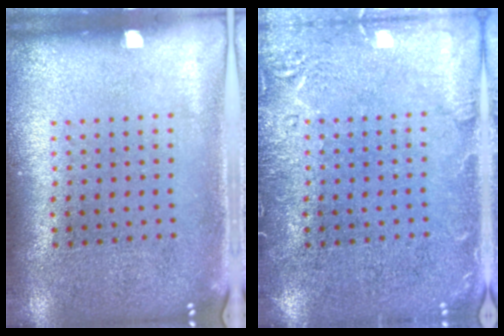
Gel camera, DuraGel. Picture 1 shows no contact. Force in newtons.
{"total": 2.4, "press": 2.4, "slide": 0.4}